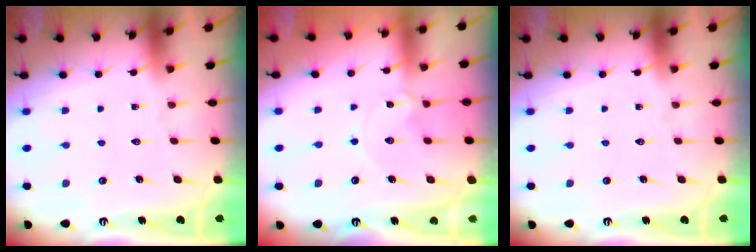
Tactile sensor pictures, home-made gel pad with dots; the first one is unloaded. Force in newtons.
{"total": 0.8, "press": 0.8, "slide": 0.0}
{"total": 0.0}